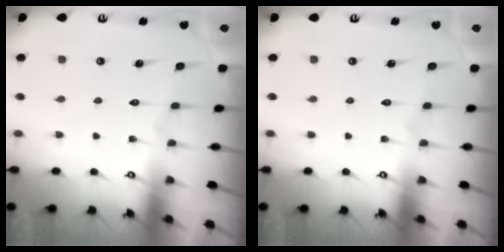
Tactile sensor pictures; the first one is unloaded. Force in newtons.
{"total": 0.0}